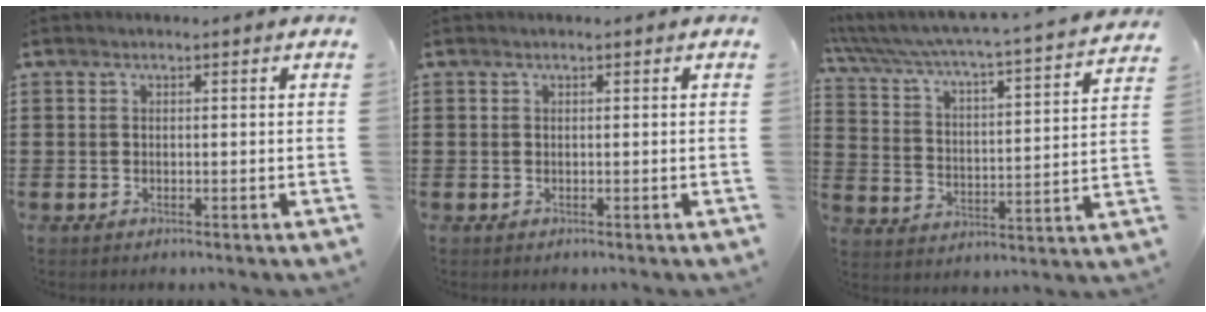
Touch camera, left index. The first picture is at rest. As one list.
[{"total": 0.0}, {"total": 3.6, "force": [3.3, -0.4, 1.5], "torque": [-0.051, -0.043, 0.042]}]